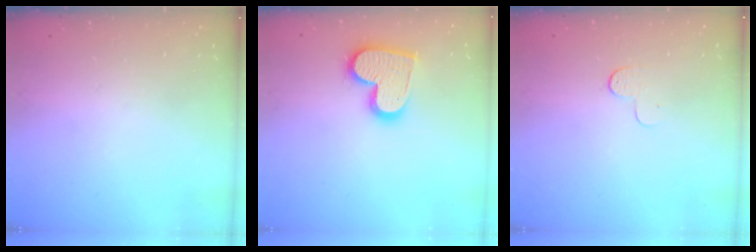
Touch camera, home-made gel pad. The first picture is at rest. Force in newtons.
{"total": 16.2, "press": 16.2, "slide": 1.3}
{"total": 4.0, "press": 4.0, "slide": 0.5}